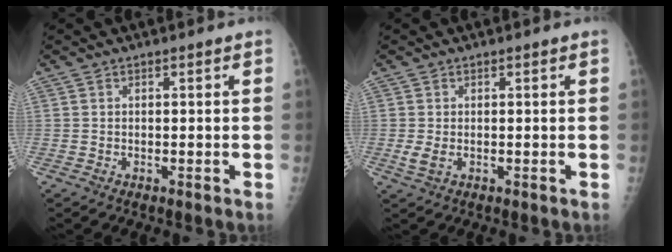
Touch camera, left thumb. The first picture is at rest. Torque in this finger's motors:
{"motor_torque": [-0.34, 0.31, 0.45, 0.04, 0.10]}